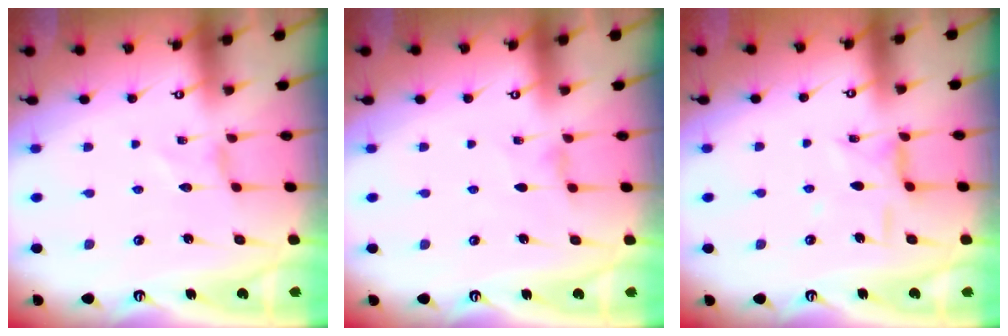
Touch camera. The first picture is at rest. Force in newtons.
{"total": 2.0, "press": 2.0, "slide": 0.4}
{"total": 6.6, "press": 6.6, "slide": 0.4}